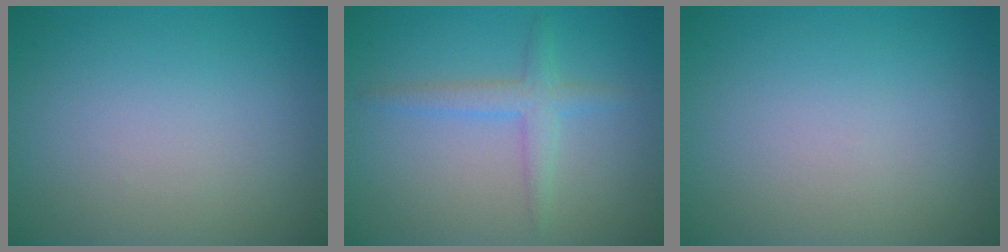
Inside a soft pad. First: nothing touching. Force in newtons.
{"total": 2.3, "press": 2.3, "slide": 0.1}
{"total": 0.0}